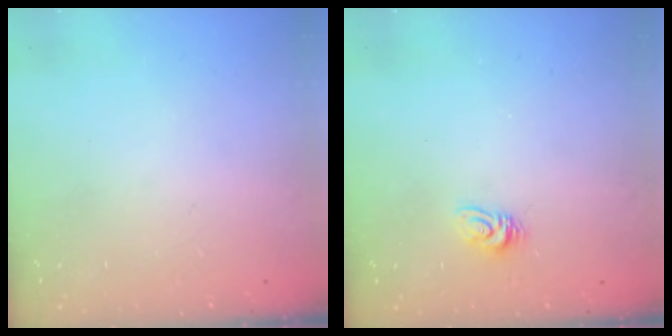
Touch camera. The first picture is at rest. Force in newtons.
{"total": 4.5, "press": 4.5, "slide": 0.2}